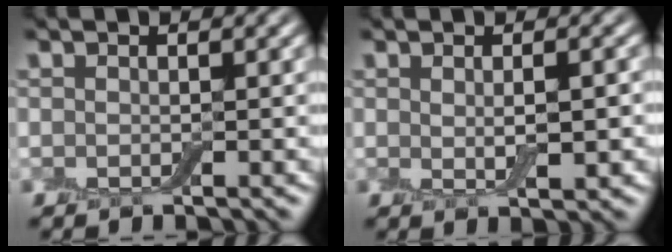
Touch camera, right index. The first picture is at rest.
{"total": 2.2, "force": [0.2, 0.6, 2.2], "torque": [-0.038, -0.004, 0.005]}